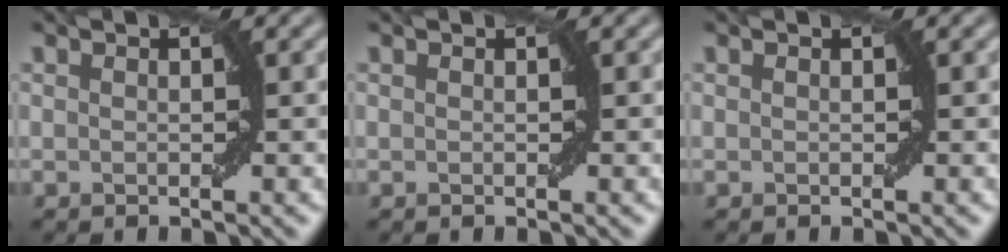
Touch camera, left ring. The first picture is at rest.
{"total": 0.0}
{"total": 0.0}